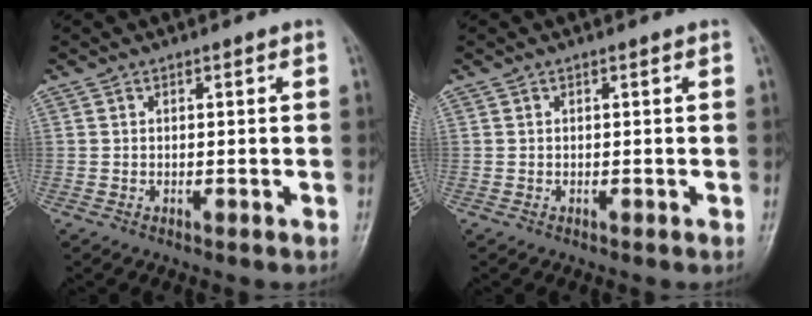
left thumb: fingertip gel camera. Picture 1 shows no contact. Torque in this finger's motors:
{"motor_torque": [0.00, 0.00, 0.00, 0.00, 0.00]}